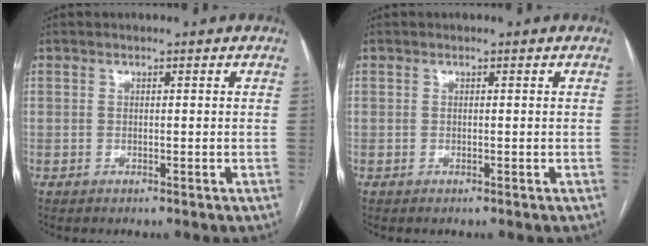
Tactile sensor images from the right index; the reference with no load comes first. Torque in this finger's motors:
{"motor_torque": [0.00, 0.00, 0.00, 0.01]}